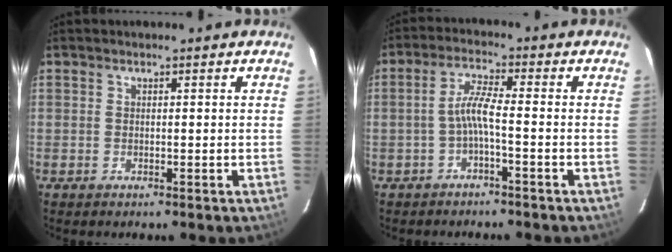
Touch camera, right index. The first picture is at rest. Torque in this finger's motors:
{"motor_torque": [1.08, -0.29, 0.53, 0.16]}